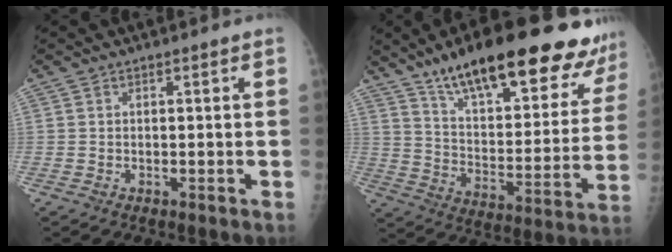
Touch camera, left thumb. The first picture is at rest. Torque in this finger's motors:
{"motor_torque": [1.66, 1.62, 1.49, -1.28, 0.15]}